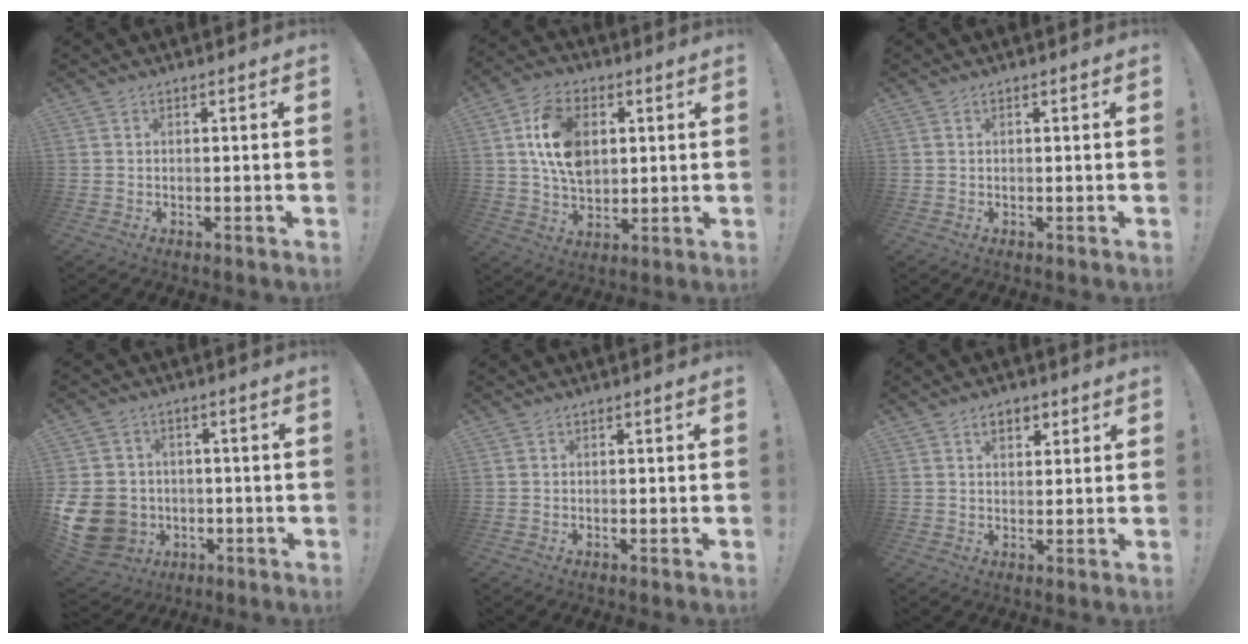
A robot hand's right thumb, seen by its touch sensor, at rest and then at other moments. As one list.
[{"total": 14.8, "force": [3.4, 10.5, 9.9], "torque": [-0.171, 0.012, 0.068]}, {"total": 0.0}, {"total": 14.1, "force": [-3.1, 12.3, 6.3], "torque": [-0.132, 0.018, -0.051]}, {"total": 0.0}, {"total": 4.4, "force": [2.0, 2.9, 2.7], "torque": [-0.035, 0.003, 0.032]}]